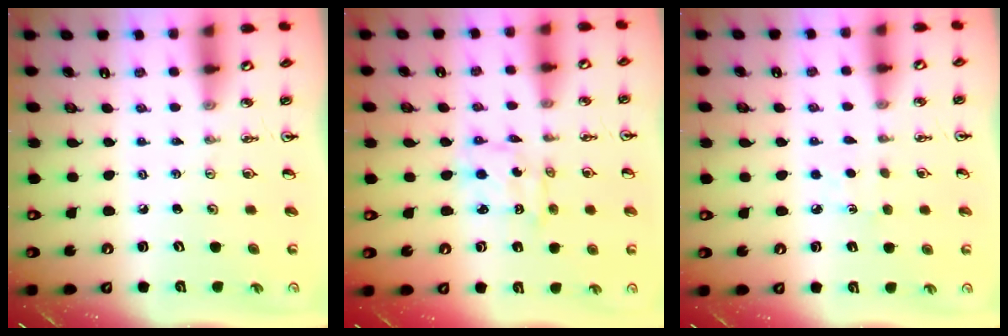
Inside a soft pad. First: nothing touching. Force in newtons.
{"total": 2.4, "press": 2.4, "slide": 0.1}
{"total": 3.8, "press": 3.8, "slide": 0.5}